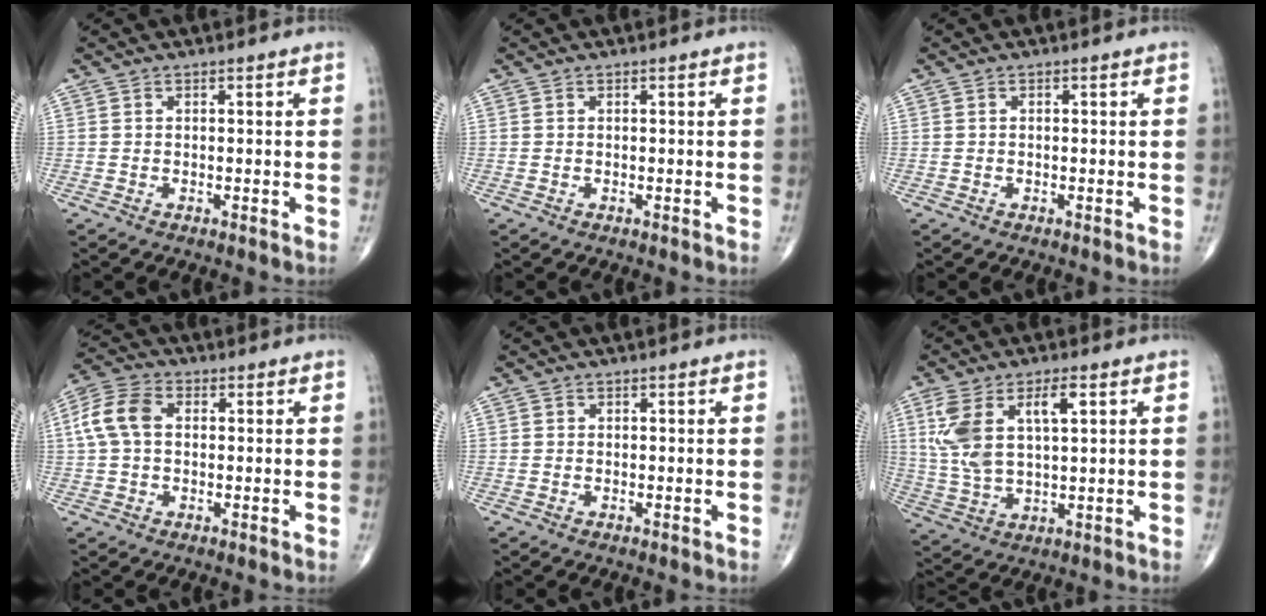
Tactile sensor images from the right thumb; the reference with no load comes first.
{"total": 0.0}
{"total": 0.0}
{"total": 8.0, "force": [1.0, 5.4, 5.8], "torque": [-0.129, 0.023, 0.015]}
{"total": 0.0}
{"total": 11.8, "force": [3.8, 5.2, 9.8], "torque": [-0.206, -0.003, 0.082]}